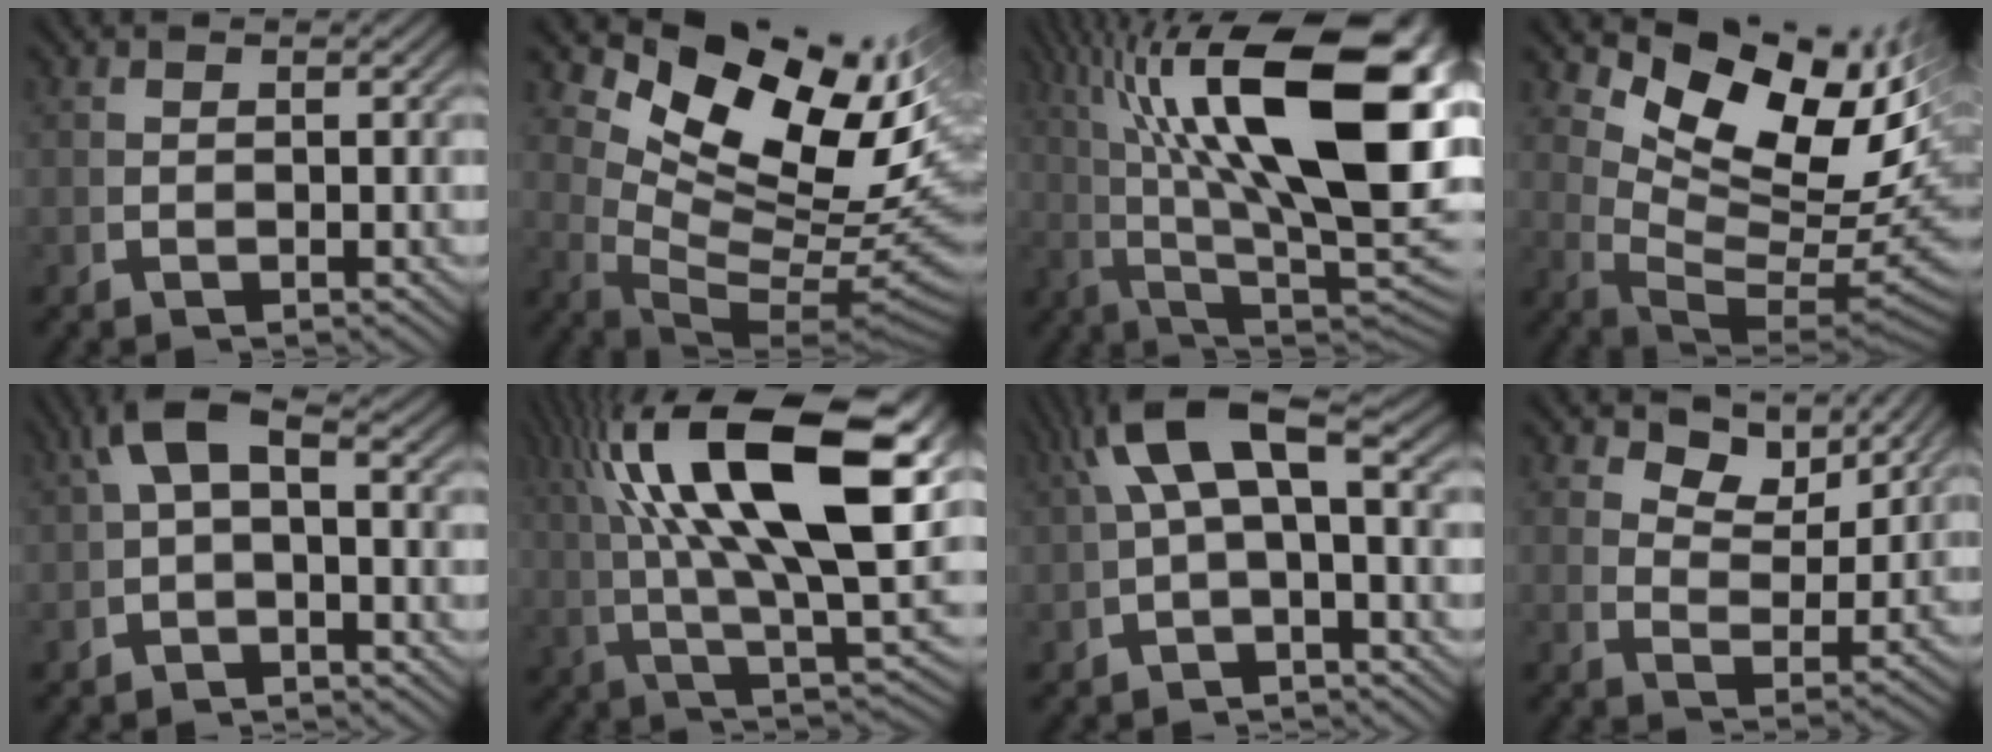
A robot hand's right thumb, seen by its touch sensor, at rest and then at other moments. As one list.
[{"total": 17.9, "force": [1.0, 11.4, 13.8], "torque": [-0.232, -0.042, 0.038]}, {"total": 19.6, "force": [1.8, 9.3, 17.2], "torque": [-0.254, -0.039, 0.058]}, {"total": 16.6, "force": [2.3, 10.5, 12.7], "torque": [-0.208, -0.034, 0.055]}, {"total": 4.1, "force": [0.2, 2.1, 3.5], "torque": [-0.071, 0.001, 0.009]}, {"total": 15.4, "force": [2.8, 6.7, 13.6], "torque": [-0.229, -0.018, 0.063]}, {"total": 5.1, "force": [0.6, 1.9, 4.7], "torque": [-0.087, 0.008, 0.019]}, {"total": 4.9, "force": [3.9, 1.4, 2.5], "torque": [-0.046, -0.003, 0.070]}]